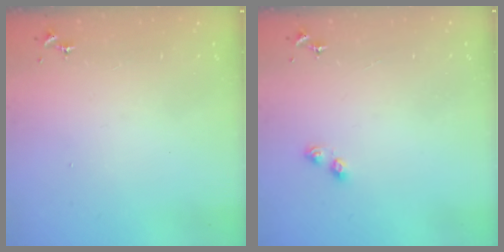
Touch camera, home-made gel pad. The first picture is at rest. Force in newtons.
{"total": 4.0, "press": 3.9, "slide": 0.6}